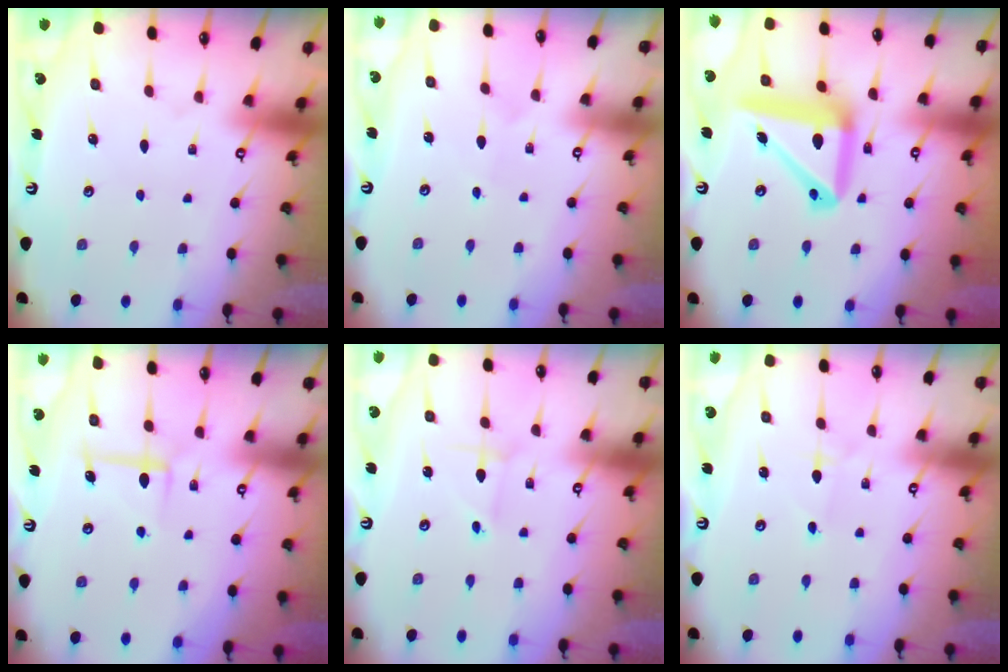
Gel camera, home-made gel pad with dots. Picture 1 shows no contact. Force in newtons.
{"total": 1.9, "press": 1.9, "slide": 0.2}
{"total": 16.4, "press": 16.2, "slide": 2.6}
{"total": 6.6, "press": 6.6, "slide": 0.3}
{"total": 1.4, "press": 1.4, "slide": 0.1}
{"total": 1.6, "press": 1.6, "slide": 0.2}